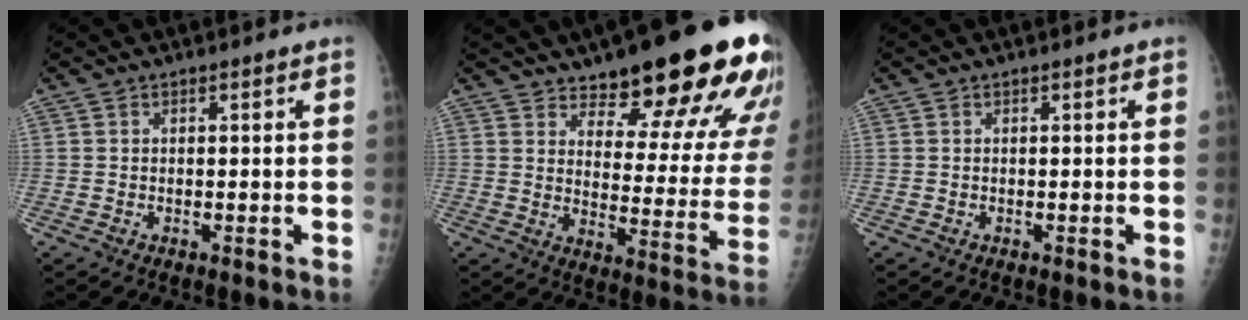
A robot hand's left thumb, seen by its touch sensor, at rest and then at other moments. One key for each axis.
{"total": 22.7, "fx": 16.4, "fy": 6.6, "fz": 14.2, "tx": -0.141, "ty": -0.096, "tz": 0.214}
{"total": 0.0}